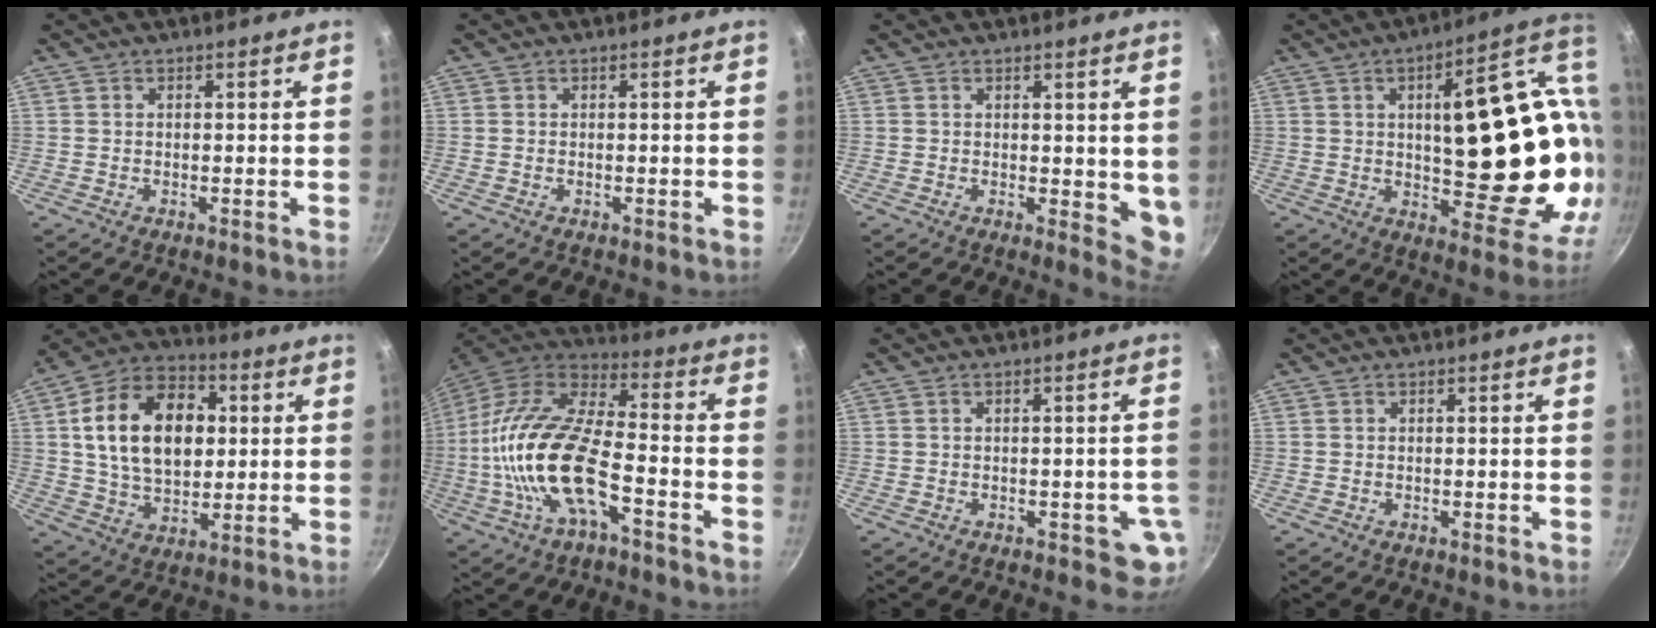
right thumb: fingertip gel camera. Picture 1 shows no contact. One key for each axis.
{"total": 0.0}
{"total": 5.1, "fx": 1.5, "fy": 2.6, "fz": 4.2, "tx": -0.042, "ty": -0.014, "tz": 0.023}
{"total": 28.1, "fx": 2.8, "fy": 11.9, "fz": 25.3, "tx": -0.301, "ty": -0.002, "tz": 0.055}
{"total": 20.2, "fx": 3.4, "fy": 13.6, "fz": 14.5, "tx": -0.217, "ty": 0.011, "tz": 0.050}
{"total": 21.4, "fx": -6.0, "fy": 9.0, "fz": 18.4, "tx": -0.358, "ty": 0.035, "tz": -0.129}
{"total": 4.0, "fx": -1.2, "fy": 2.3, "fz": 3.1, "tx": -0.017, "ty": 0.005, "tz": -0.013}
{"total": 0.0}